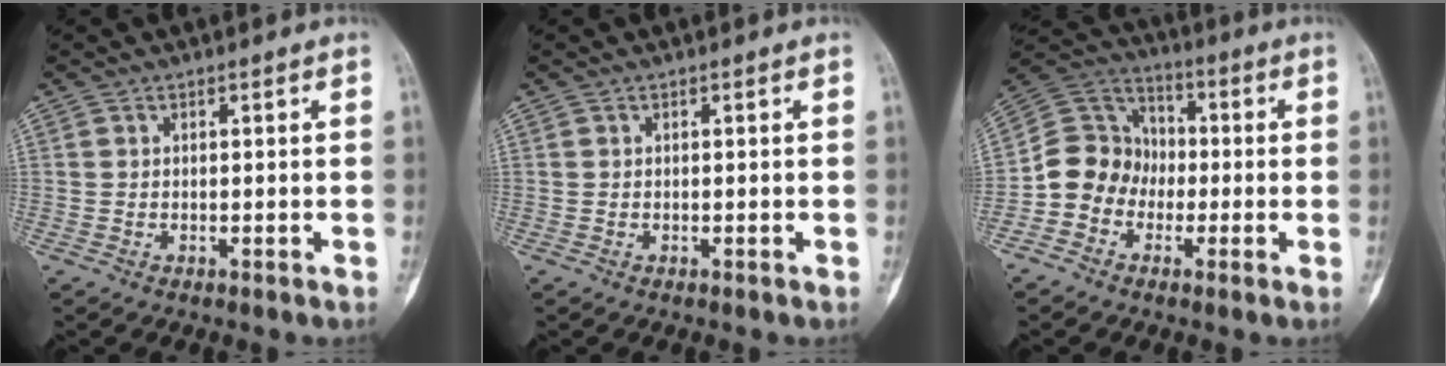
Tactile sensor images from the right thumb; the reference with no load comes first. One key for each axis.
{"total": 0.0}
{"total": 10.8, "fx": -2.8, "fy": 9.6, "fz": 4.0, "tx": -0.049, "ty": 0.052, "tz": -0.063}